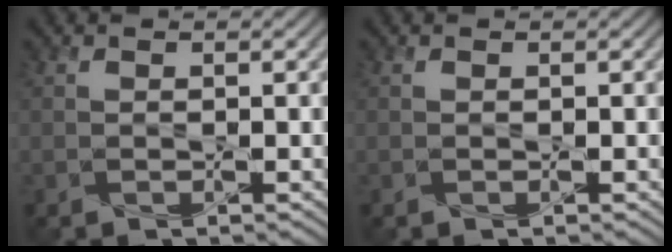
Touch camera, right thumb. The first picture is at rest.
{"total": 0.0}